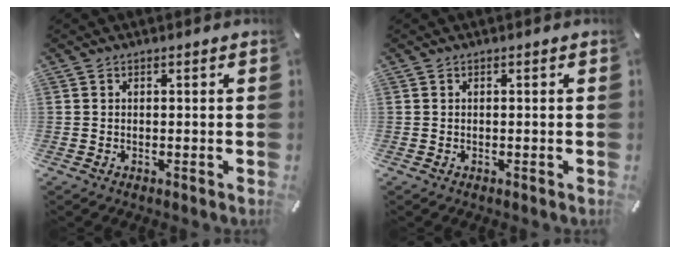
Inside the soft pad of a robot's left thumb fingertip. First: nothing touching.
{"total": 0.0}